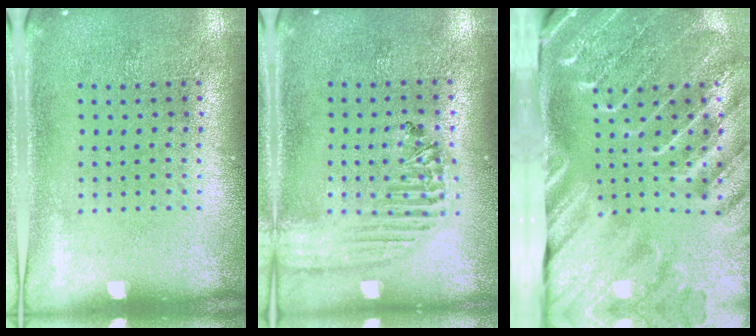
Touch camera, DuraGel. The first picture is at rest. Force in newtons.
{"total": 1.8, "press": 1.7, "slide": 0.7}
{"total": 4.5, "press": 3.4, "slide": 2.8}